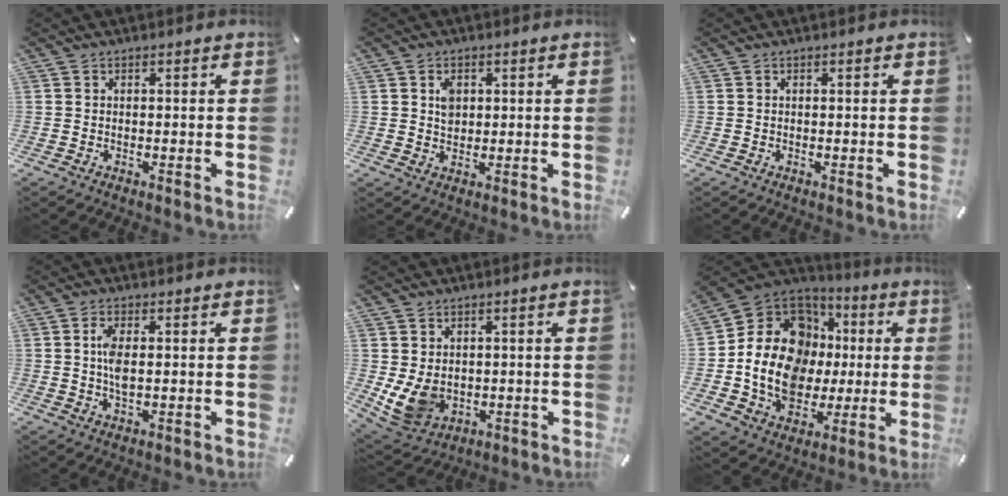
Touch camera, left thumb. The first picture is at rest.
{"total": 3.3, "force": [1.0, 2.6, 1.7], "torque": [-0.021, -0.001, 0.014]}
{"total": 0.0}
{"total": 4.8, "force": [0.4, 1.9, 4.4], "torque": [-0.102, -0.001, 0.001]}
{"total": 7.4, "force": [0.8, 6.4, 3.7], "torque": [-0.095, -0.012, 0.014]}
{"total": 18.2, "force": [0.1, 15.0, 10.3], "torque": [-0.212, -0.023, 0.006]}